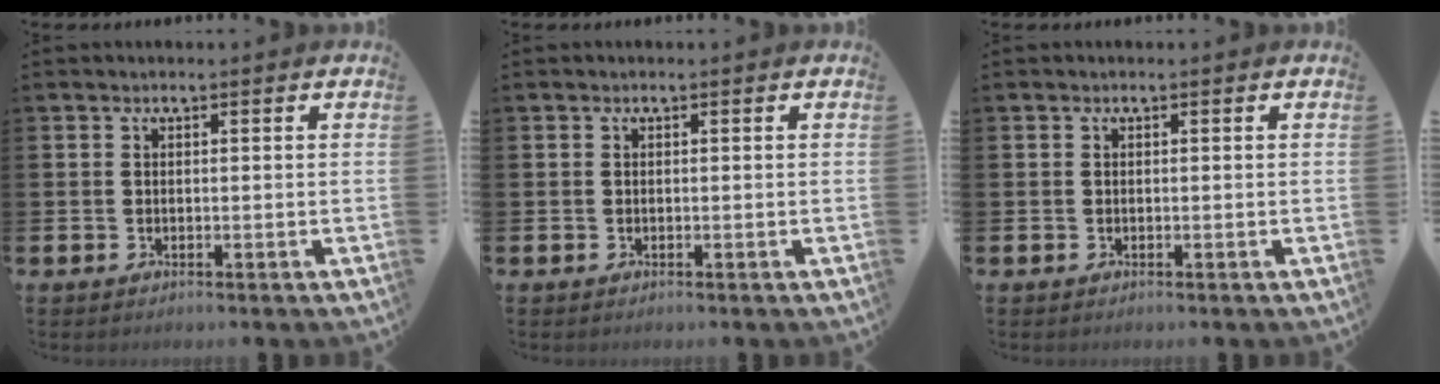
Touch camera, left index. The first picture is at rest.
{"total": 0.0}
{"total": 0.0}